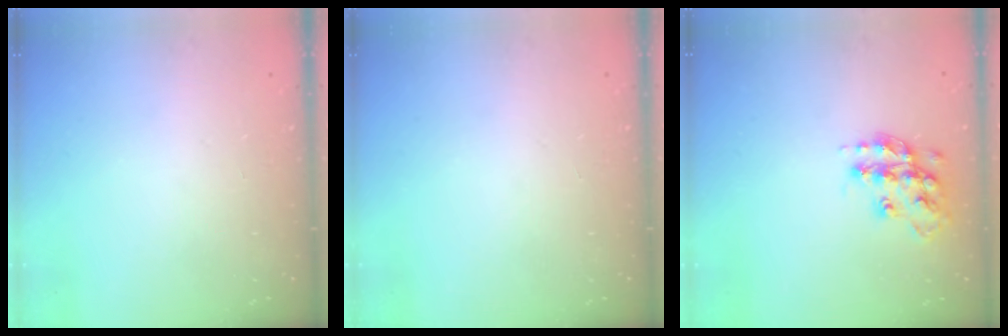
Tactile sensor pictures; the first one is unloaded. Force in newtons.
{"total": 0.0}
{"total": 15.0, "press": 15.0, "slide": 1.0}